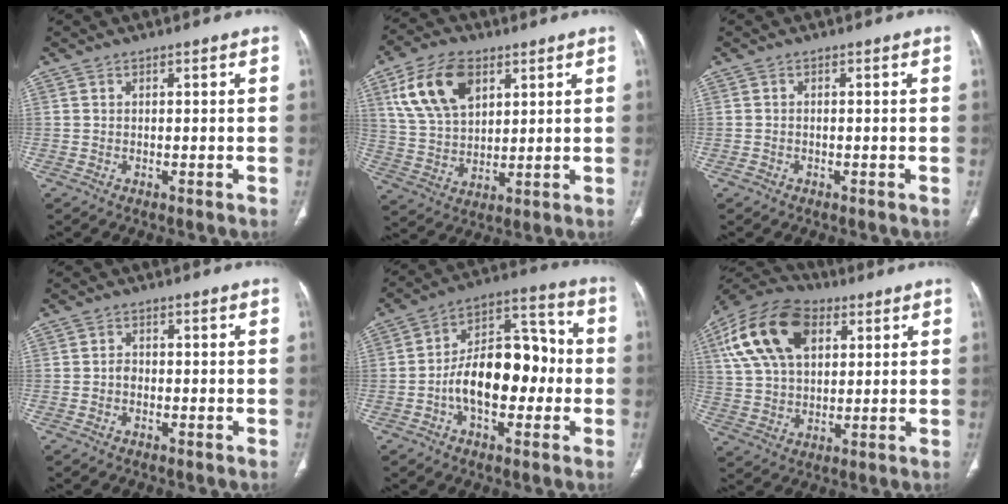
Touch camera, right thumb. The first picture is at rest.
{"total": 14.2, "force": [6.2, 8.6, 9.5], "torque": [-0.164, -0.014, 0.124]}
{"total": 0.8, "force": [-0.5, 0.6, 0.3], "torque": [-0.008, 0.002, -0.011]}
{"total": 1.6, "force": [-0.5, 1.2, 1.0], "torque": [-0.013, 0.005, -0.011]}
{"total": 16.7, "force": [-2.5, 9.7, 13.4], "torque": [-0.188, 0.048, -0.046]}
{"total": 19.0, "force": [6.9, 11.6, 13.3], "torque": [-0.245, 0.006, 0.121]}